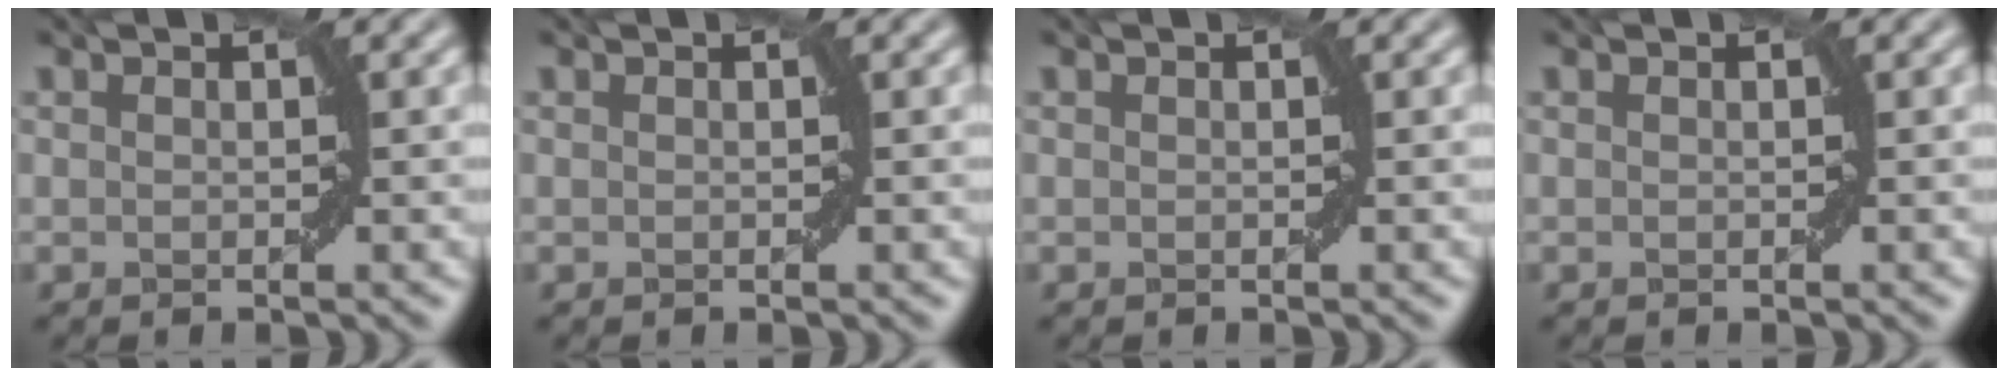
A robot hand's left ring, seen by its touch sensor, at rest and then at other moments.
{"total": 0.0}
{"total": 0.0}
{"total": 0.0}